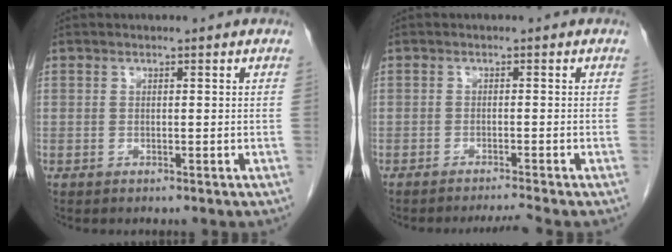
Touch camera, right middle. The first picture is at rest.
{"total": 2.8, "force": [-2.3, -1.4, 0.4], "torque": [-0.011, -0.007, -0.039]}